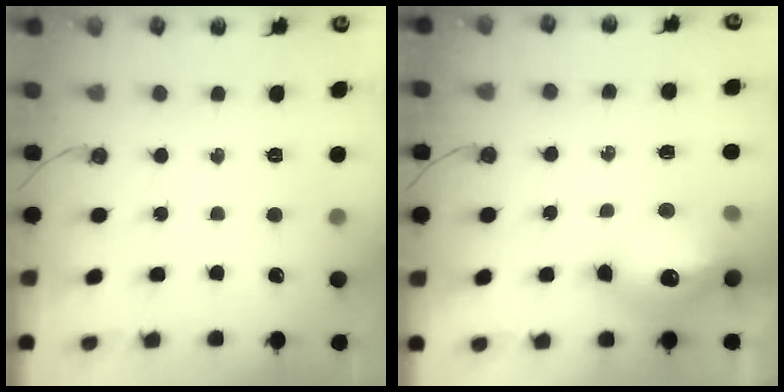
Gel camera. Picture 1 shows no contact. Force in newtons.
{"total": 15.3, "press": 15.2, "slide": 1.3}